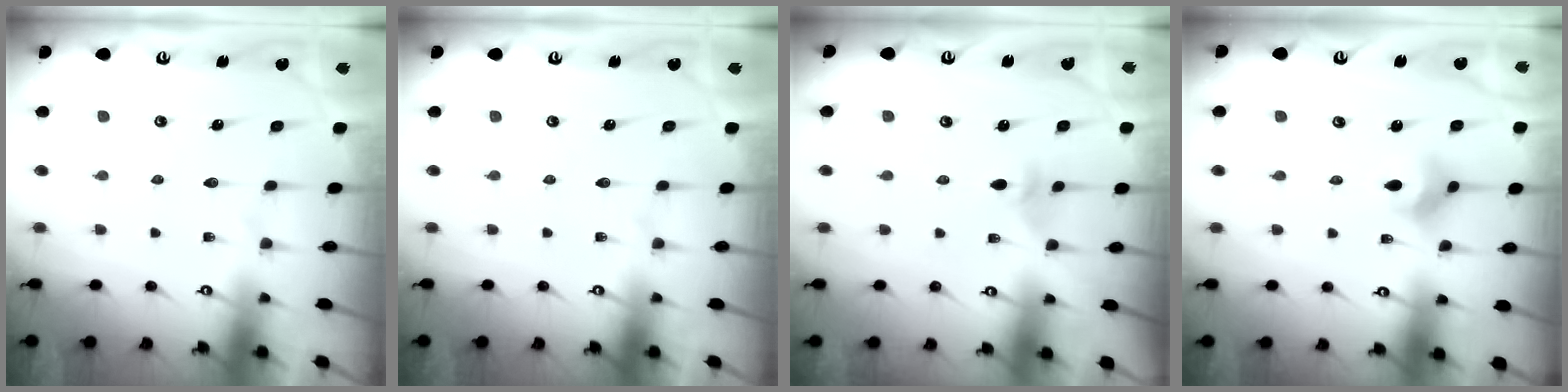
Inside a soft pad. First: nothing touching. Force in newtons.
{"total": 0.0}
{"total": 3.1, "press": 3.0, "slide": 0.6}
{"total": 4.3, "press": 4.3, "slide": 0.6}